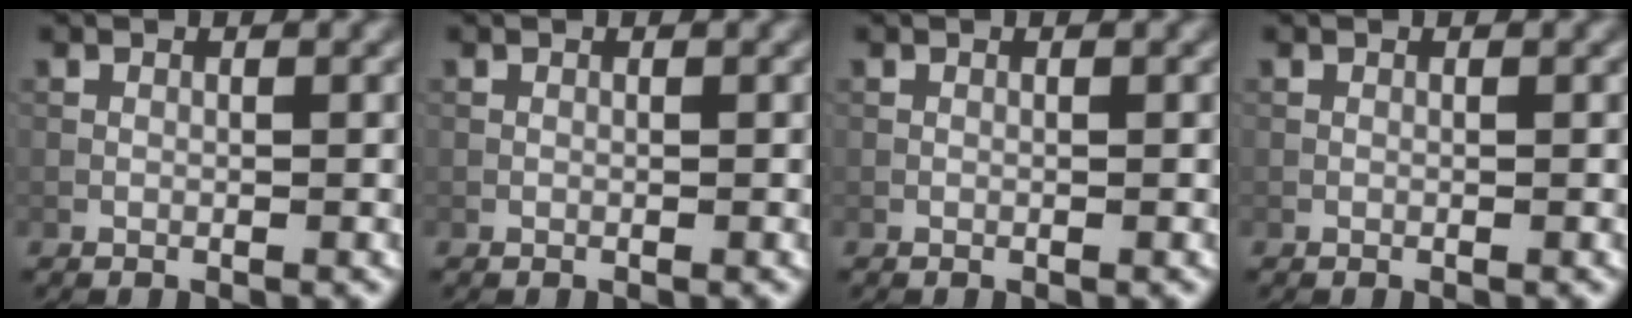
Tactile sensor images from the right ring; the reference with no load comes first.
{"total": 0.0}
{"total": 0.0}
{"total": 0.0}